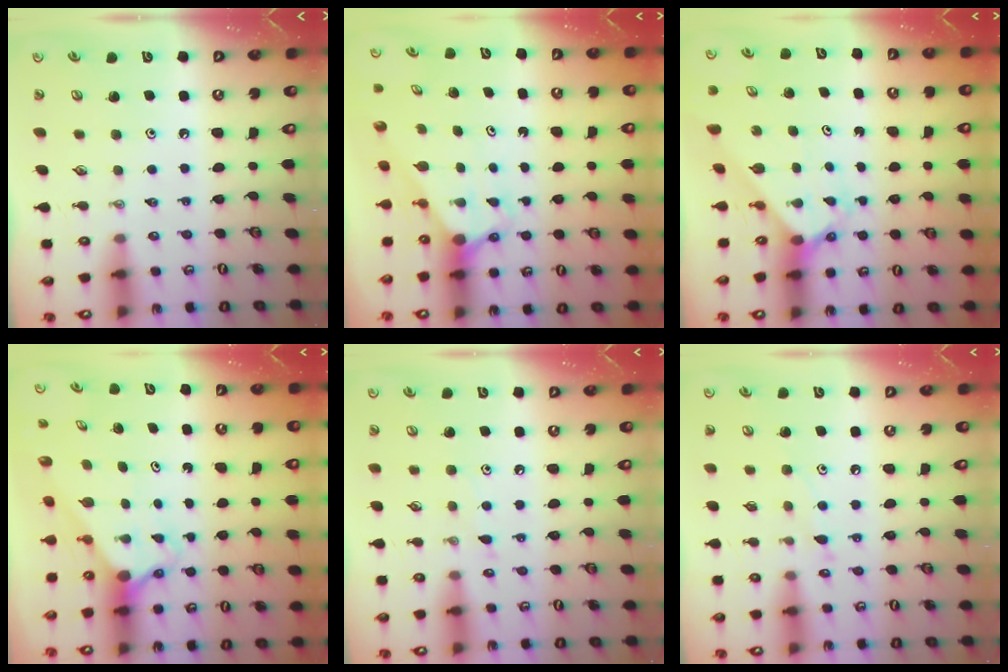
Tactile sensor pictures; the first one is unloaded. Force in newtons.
{"total": 2.8, "press": 2.8, "slide": 0.0}
{"total": 1.8, "press": 1.8, "slide": 0.1}
{"total": 2.6, "press": 2.6, "slide": 0.2}
{"total": 6.1, "press": 6.1, "slide": 0.5}
{"total": 6.4, "press": 6.4, "slide": 0.6}